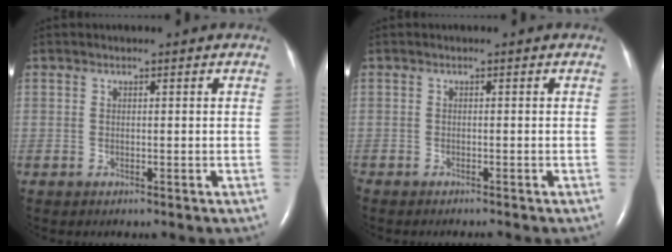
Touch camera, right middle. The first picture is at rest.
{"total": 1.1, "force": [-1.1, 0.0, 0.3], "torque": [-0.006, -0.002, -0.015]}